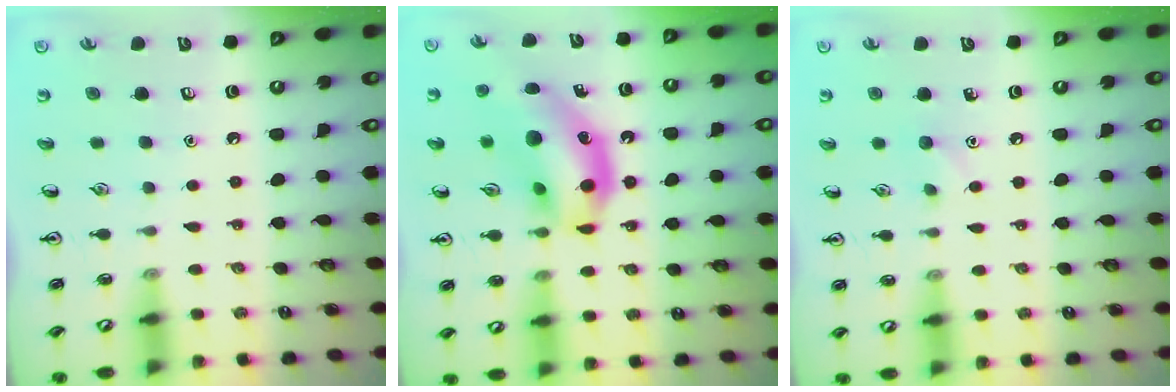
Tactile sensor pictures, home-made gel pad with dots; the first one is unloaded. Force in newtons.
{"total": 16.0, "press": 15.4, "slide": 4.2}
{"total": 4.7, "press": 4.4, "slide": 1.5}